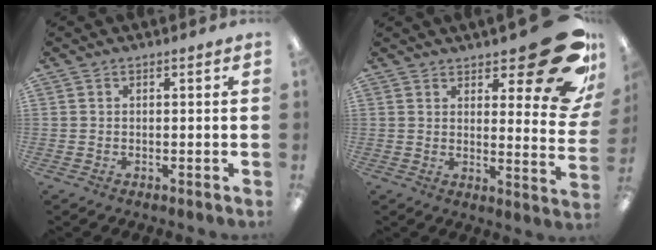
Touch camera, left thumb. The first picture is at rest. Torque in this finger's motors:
{"motor_torque": [2.44, 2.13, 1.24, -1.53, 0.06]}